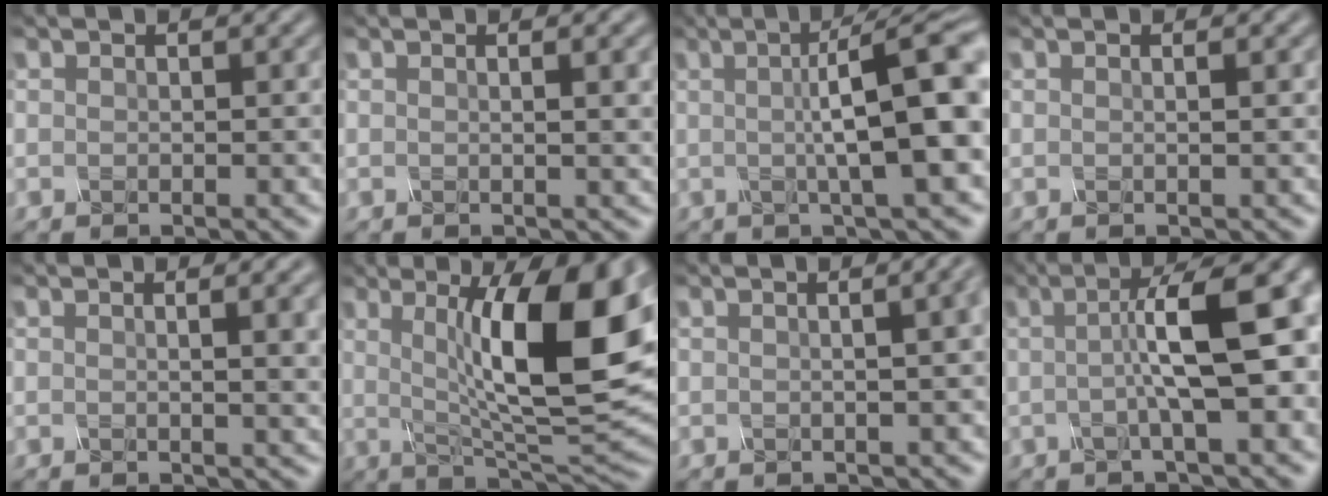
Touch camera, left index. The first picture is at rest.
{"total": 3.5, "force": [0.5, 1.2, 3.2], "torque": [-0.027, 0.009, -0.003]}
{"total": 10.1, "force": [0.8, 2.0, 9.9], "torque": [-0.122, 0.013, 0.005]}
{"total": 1.1, "force": [0.1, 0.4, 1.0], "torque": [-0.011, 0.003, -0.005]}
{"total": 5.2, "force": [0.8, 2.0, 4.8], "torque": [-0.033, 0.017, 0.001]}
{"total": 12.7, "force": [2.1, 3.1, 12.1], "torque": [-0.175, 0.003, 0.040]}
{"total": 7.1, "force": [1.5, 3.7, 5.9], "torque": [-0.012, 0.050, -0.024]}
{"total": 9.0, "force": [0.5, 1.8, 8.8], "torque": [-0.114, 0.016, -0.001]}